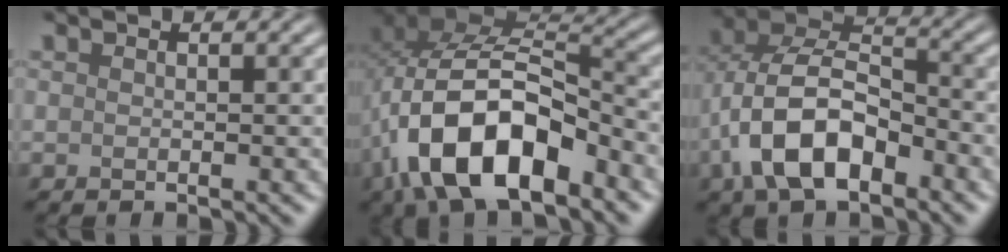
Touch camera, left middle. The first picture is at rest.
{"total": 12.8, "force": [-5.3, 6.7, 9.6], "torque": [-0.179, -0.002, -0.098]}
{"total": 9.5, "force": [-3.6, 5.2, 7.0], "torque": [-0.144, 0.011, -0.075]}